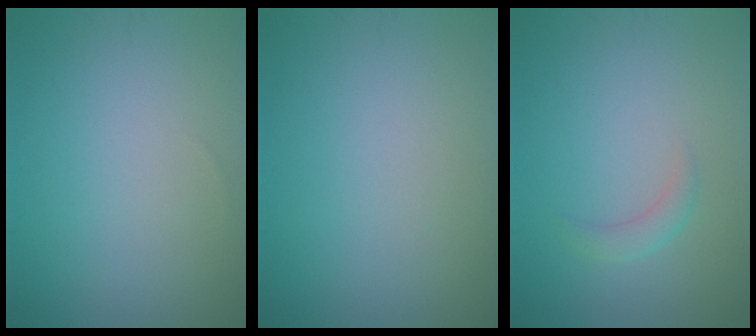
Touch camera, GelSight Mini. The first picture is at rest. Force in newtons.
{"total": 0.0}
{"total": 1.4, "press": 1.4, "slide": 0.0}